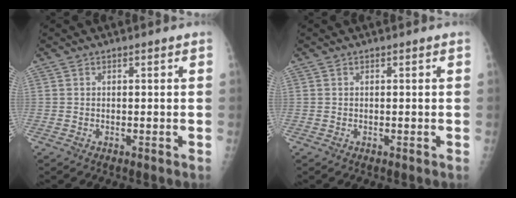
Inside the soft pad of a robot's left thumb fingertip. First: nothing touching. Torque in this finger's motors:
{"motor_torque": [0.00, 0.00, 0.00, 0.00, 0.00]}